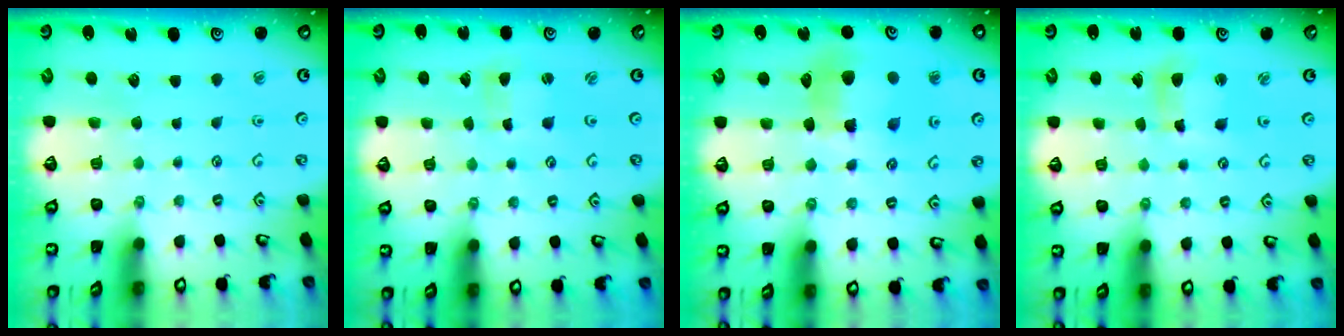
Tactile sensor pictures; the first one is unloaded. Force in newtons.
{"total": 1.3, "press": 1.2, "slide": 0.3}
{"total": 9.2, "press": 9.1, "slide": 1.0}
{"total": 6.1, "press": 6.0, "slide": 0.9}